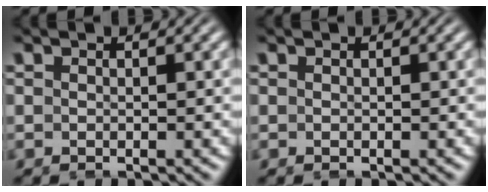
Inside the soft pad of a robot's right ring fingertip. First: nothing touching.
{"total": 0.0}